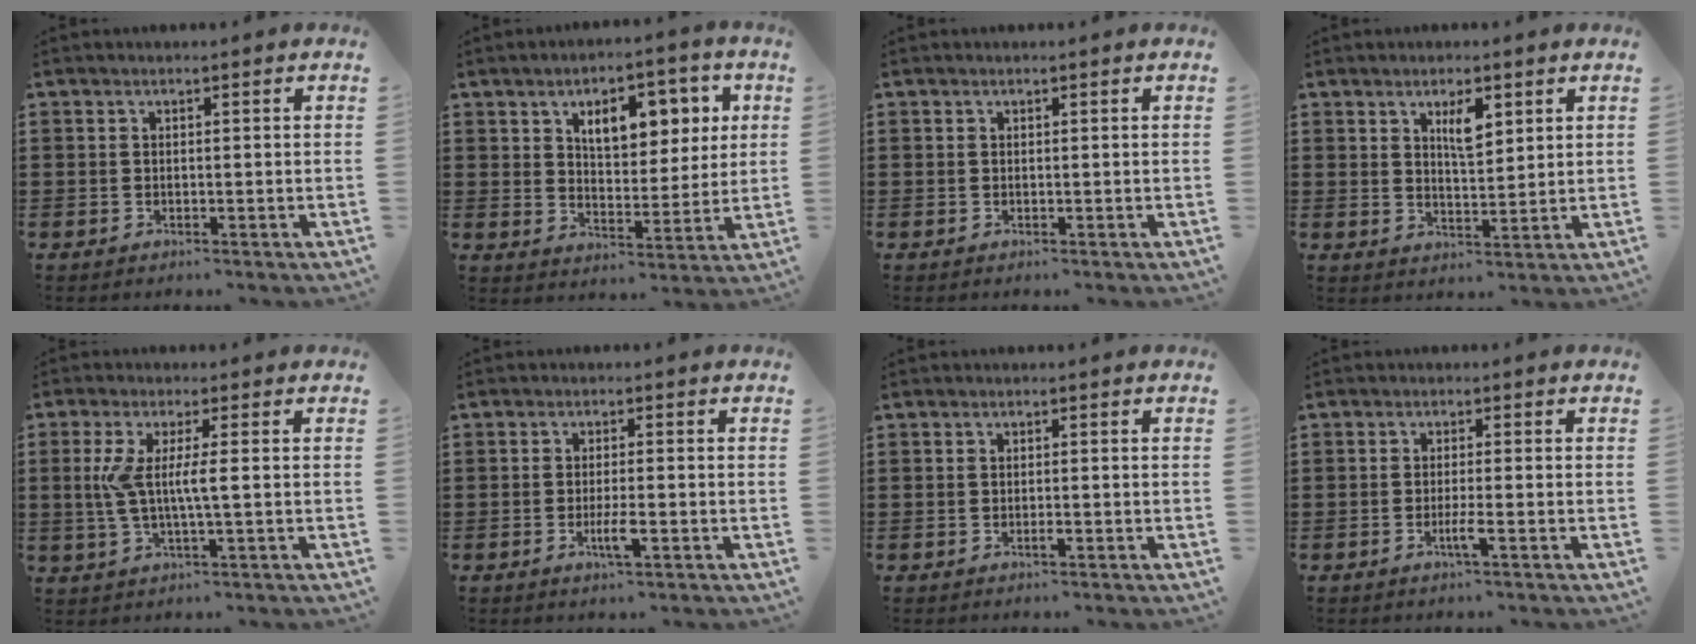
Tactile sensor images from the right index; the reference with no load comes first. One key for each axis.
{"total": 7.9, "fx": 3.5, "fy": 4.5, "fz": 5.5, "tx": -0.094, "ty": 0.002, "tz": 0.054}
{"total": 0.0}
{"total": 4.1, "fx": 2.2, "fy": 1.4, "fz": 3.2, "tx": -0.053, "ty": 0.000, "tz": 0.033}
{"total": 5.5, "fx": 0.2, "fy": 0.2, "fz": 5.5, "tx": -0.126, "ty": -0.015, "tz": -0.006}
{"total": 3.4, "fx": -1.3, "fy": 0.4, "fz": 3.1, "tx": -0.060, "ty": -0.006, "tz": -0.024}
{"total": 0.5, "fx": -0.2, "fy": 0.1, "fz": 0.5, "tx": -0.009, "ty": -0.003, "tz": -0.003}
{"total": 2.6, "fx": -1.2, "fy": -0.1, "fz": 2.3, "tx": -0.046, "ty": -0.008, "tz": -0.025}